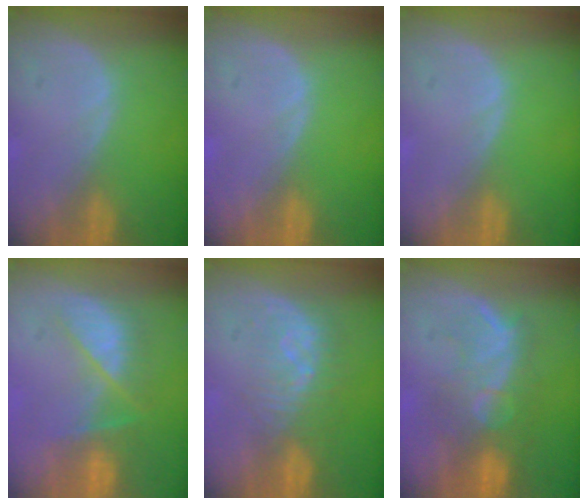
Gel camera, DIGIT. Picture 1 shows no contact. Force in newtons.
{"total": 0.0}
{"total": 0.0}
{"total": 7.2, "press": 7.0, "slide": 1.6}
{"total": 8.2, "press": 7.3, "slide": 3.7}
{"total": 9.7, "press": 8.7, "slide": 4.3}